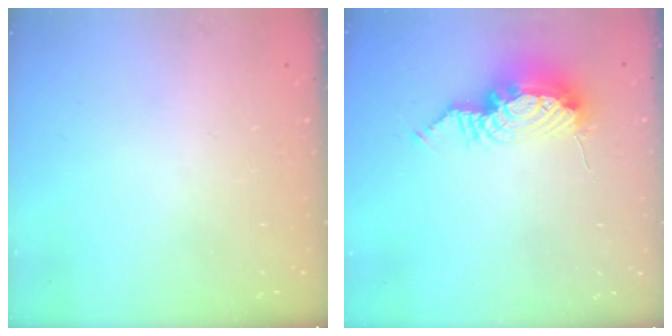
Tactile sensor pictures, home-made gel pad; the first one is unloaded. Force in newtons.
{"total": 11.6, "press": 11.3, "slide": 2.9}